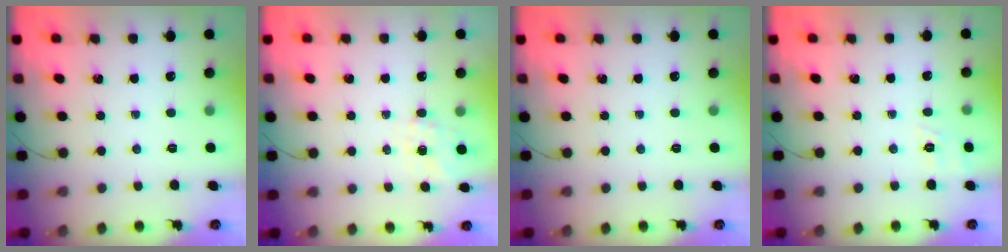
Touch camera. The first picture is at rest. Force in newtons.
{"total": 2.2, "press": 1.9, "slide": 1.2}
{"total": 0.0}
{"total": 1.9, "press": 0.9, "slide": 1.7}